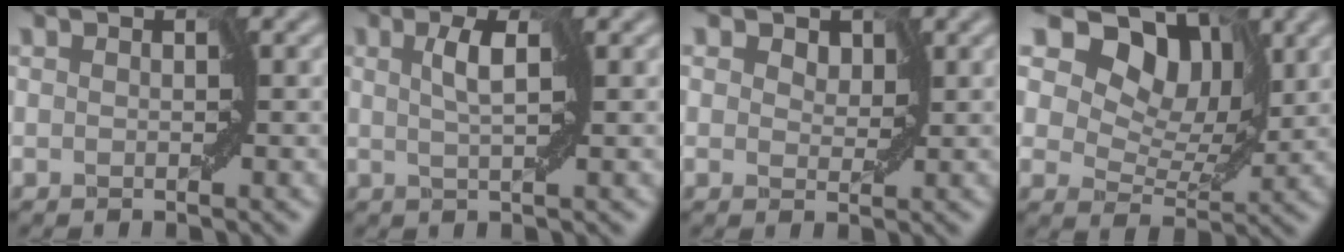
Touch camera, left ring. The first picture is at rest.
{"total": 1.8, "force": [0.8, -0.1, 1.6], "torque": [-0.031, 0.006, 0.012]}
{"total": 2.6, "force": [1.5, 1.8, 1.1], "torque": [-0.009, 0.007, 0.008]}
{"total": 9.9, "force": [5.8, 6.0, 5.3], "torque": [-0.082, 0.010, 0.079]}